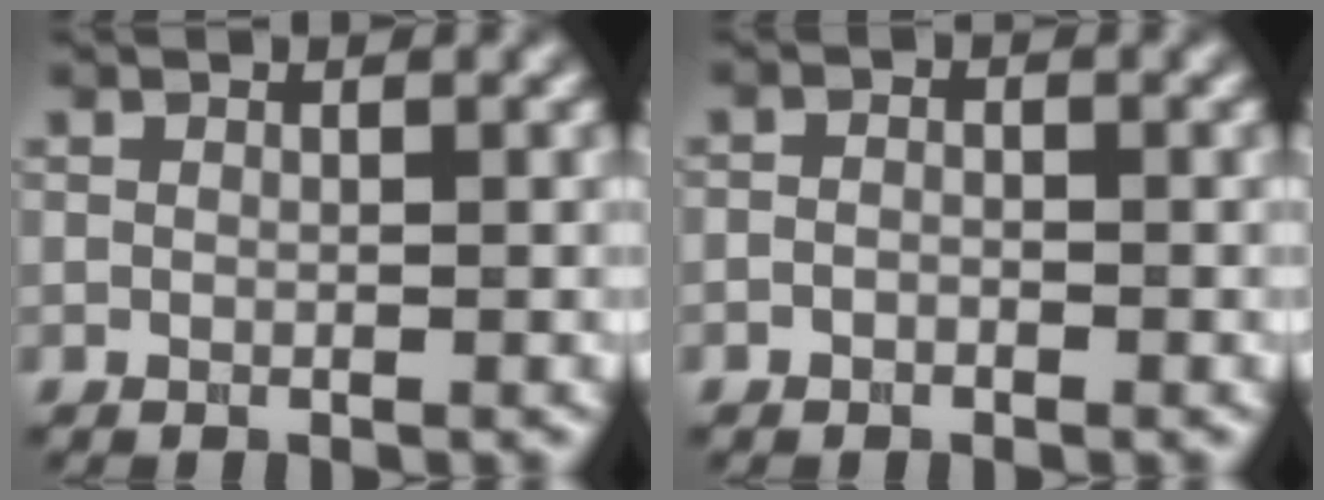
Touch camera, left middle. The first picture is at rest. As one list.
[{"total": 0.9, "force": [-0.5, 0.6, 0.4], "torque": [-0.008, -0.002, -0.011]}]